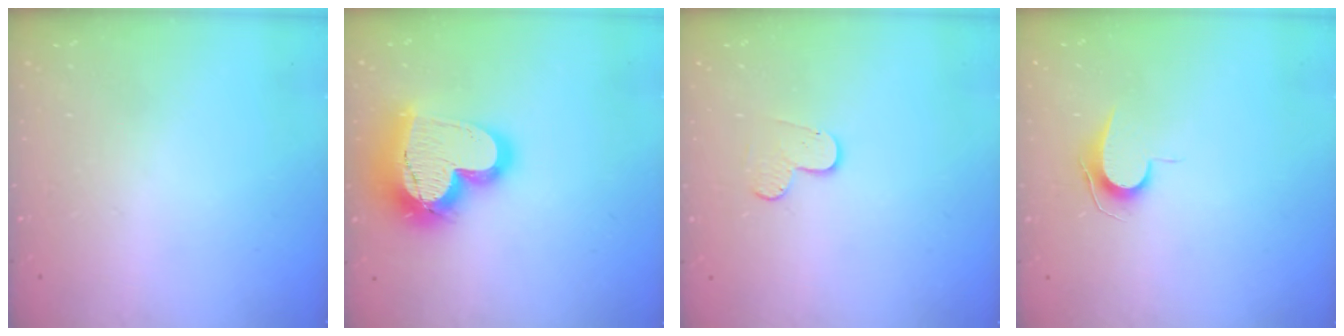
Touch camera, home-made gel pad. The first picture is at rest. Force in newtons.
{"total": 23.1, "press": 23.0, "slide": 1.8}
{"total": 4.0, "press": 4.0, "slide": 0.2}
{"total": 7.0, "press": 7.0, "slide": 0.6}